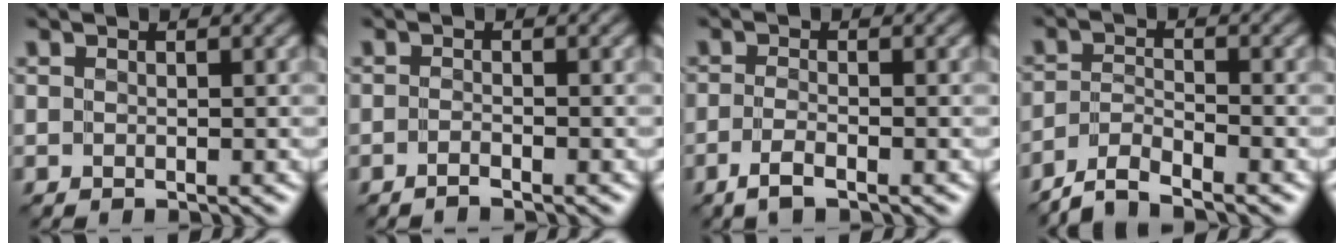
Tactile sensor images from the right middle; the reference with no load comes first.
{"total": 0.8, "force": [-0.7, -0.1, 0.3], "torque": [-0.007, 0.001, -0.017]}
{"total": 1.9, "force": [-1.1, 0.3, 1.4], "torque": [-0.029, 0.000, -0.029]}
{"total": 3.2, "force": [-3.0, 0.3, 1.1], "torque": [-0.023, -0.001, -0.069]}